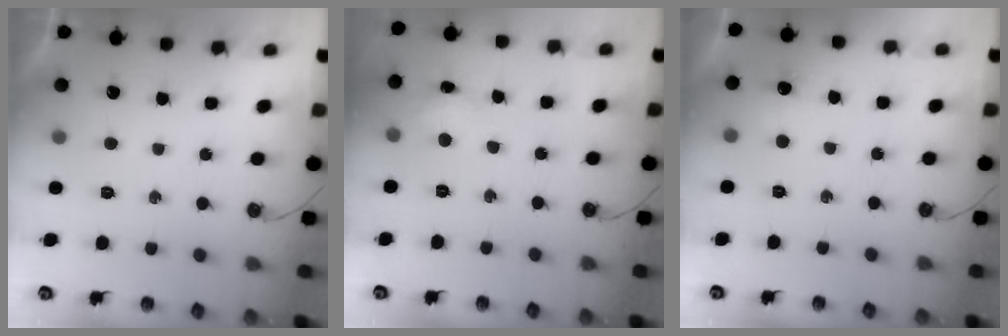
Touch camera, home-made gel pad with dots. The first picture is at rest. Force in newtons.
{"total": 2.8, "press": 2.8, "slide": 0.5}
{"total": 4.2, "press": 3.9, "slide": 1.5}